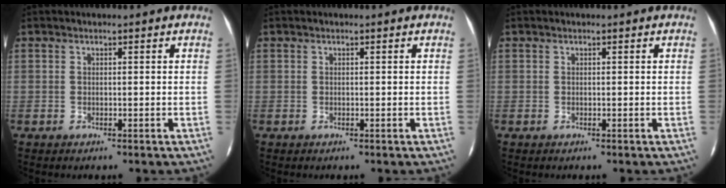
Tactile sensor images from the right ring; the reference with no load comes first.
{"total": 0.0}
{"total": 0.0}